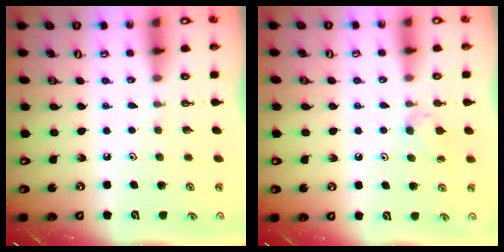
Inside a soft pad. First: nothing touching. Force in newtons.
{"total": 4.5, "press": 4.5, "slide": 0.6}